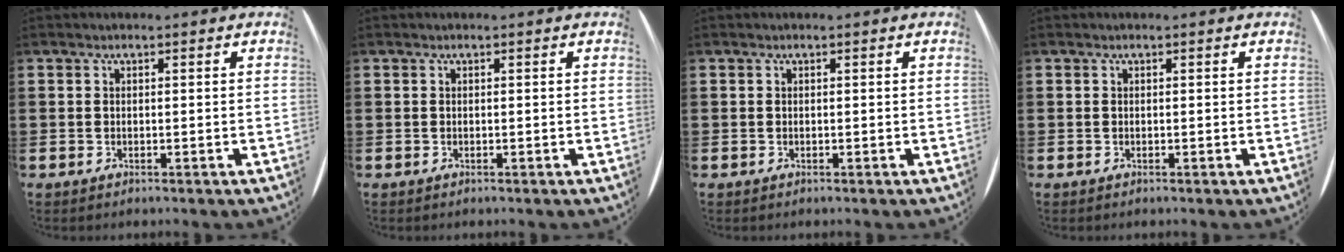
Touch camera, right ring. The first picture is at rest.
{"total": 0.0}
{"total": 0.0}
{"total": 0.0}